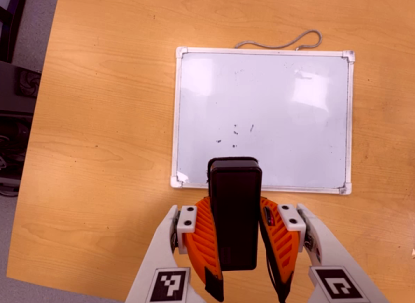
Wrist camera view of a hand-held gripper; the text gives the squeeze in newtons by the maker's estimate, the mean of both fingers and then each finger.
{"total": 6.9, "left": 5.7, "right": 8.2}